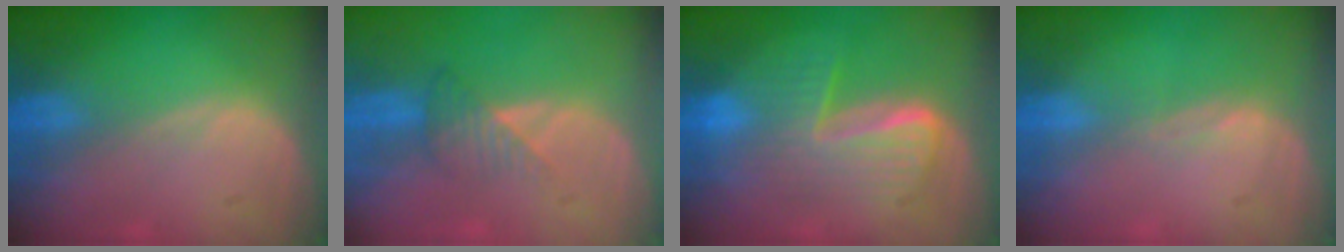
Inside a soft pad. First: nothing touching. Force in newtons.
{"total": 3.3, "press": 3.1, "slide": 1.2}
{"total": 8.0, "press": 8.0, "slide": 0.5}
{"total": 1.0, "press": 0.7, "slide": 0.7}